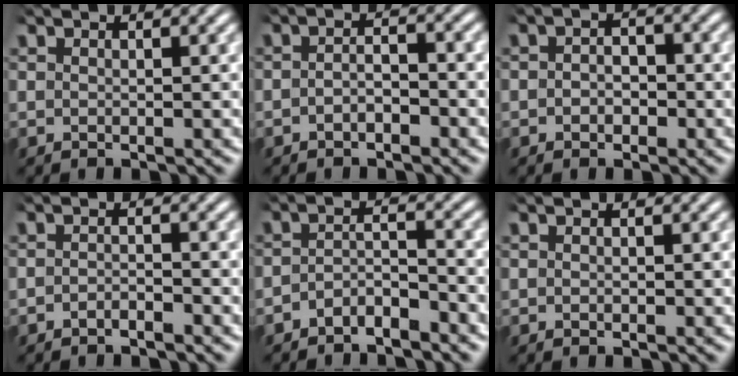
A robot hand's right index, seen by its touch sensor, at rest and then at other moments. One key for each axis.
{"total": 2.0, "fx": -1.3, "fy": 1.0, "fz": 1.2, "tx": -0.014, "ty": -0.003, "tz": -0.026}
{"total": 1.9, "fx": -0.9, "fy": 1.4, "fz": 0.9, "tx": -0.004, "ty": -0.001, "tz": -0.019}
{"total": 1.5, "fx": -1.5, "fy": 0.3, "fz": 0.3, "tx": -0.001, "ty": -0.001, "tz": -0.031}
{"total": 3.2, "fx": -2.8, "fy": 1.1, "fz": 1.1, "tx": -0.015, "ty": -0.008, "tz": -0.051}
{"total": 0.0}